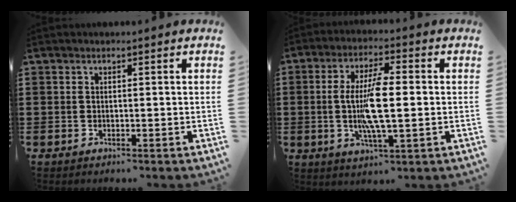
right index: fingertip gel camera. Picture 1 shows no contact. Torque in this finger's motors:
{"motor_torque": [1.43, 0.71, 0.64, 0.19]}